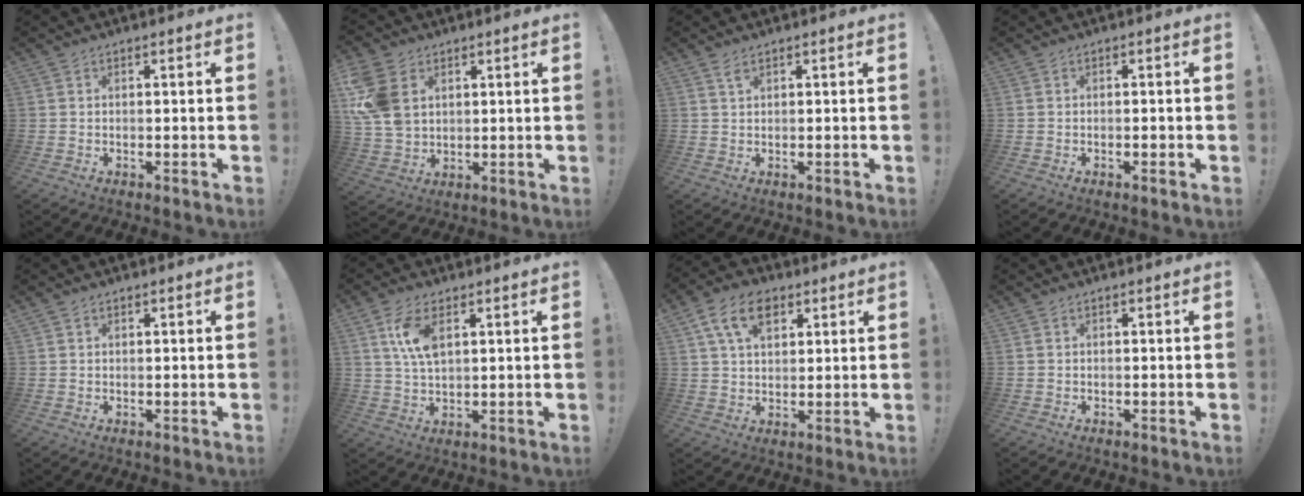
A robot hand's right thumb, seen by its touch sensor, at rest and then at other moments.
{"total": 13.2, "force": [4.2, 9.8, 7.9], "torque": [-0.170, -0.009, 0.083]}
{"total": 1.8, "force": [1.2, 0.6, 1.3], "torque": [-0.019, -0.001, 0.021]}
{"total": 0.8, "force": [-0.3, 0.3, 0.7], "torque": [-0.009, 0.002, -0.005]}
{"total": 0.8, "force": [0.6, 0.5, 0.1], "torque": [0.005, -0.002, 0.009]}
{"total": 8.5, "force": [3.4, 4.1, 6.6], "torque": [-0.123, -0.005, 0.061]}
{"total": 11.6, "force": [5.3, 7.5, 7.1], "torque": [-0.110, -0.004, 0.098]}
{"total": 0.0}